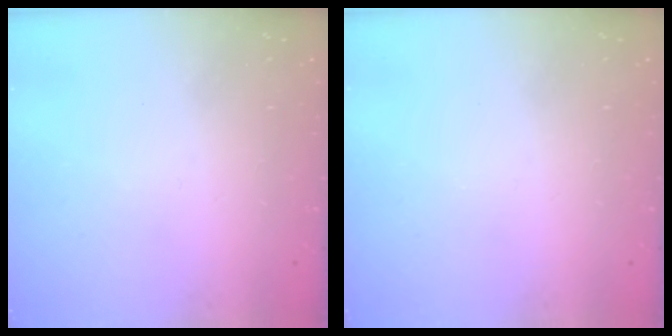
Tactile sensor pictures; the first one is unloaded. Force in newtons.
{"total": 0.0}